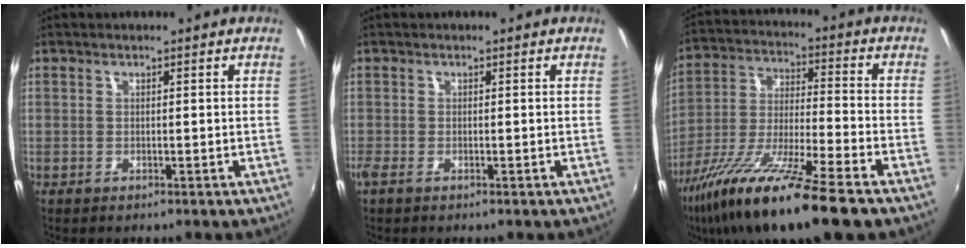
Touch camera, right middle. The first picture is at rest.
{"total": 1.1, "force": [-0.6, 0.1, 0.9], "torque": [-0.020, -0.005, -0.015]}
{"total": 19.8, "force": [-13.4, 2.1, 14.3], "torque": [-0.273, -0.038, -0.240]}